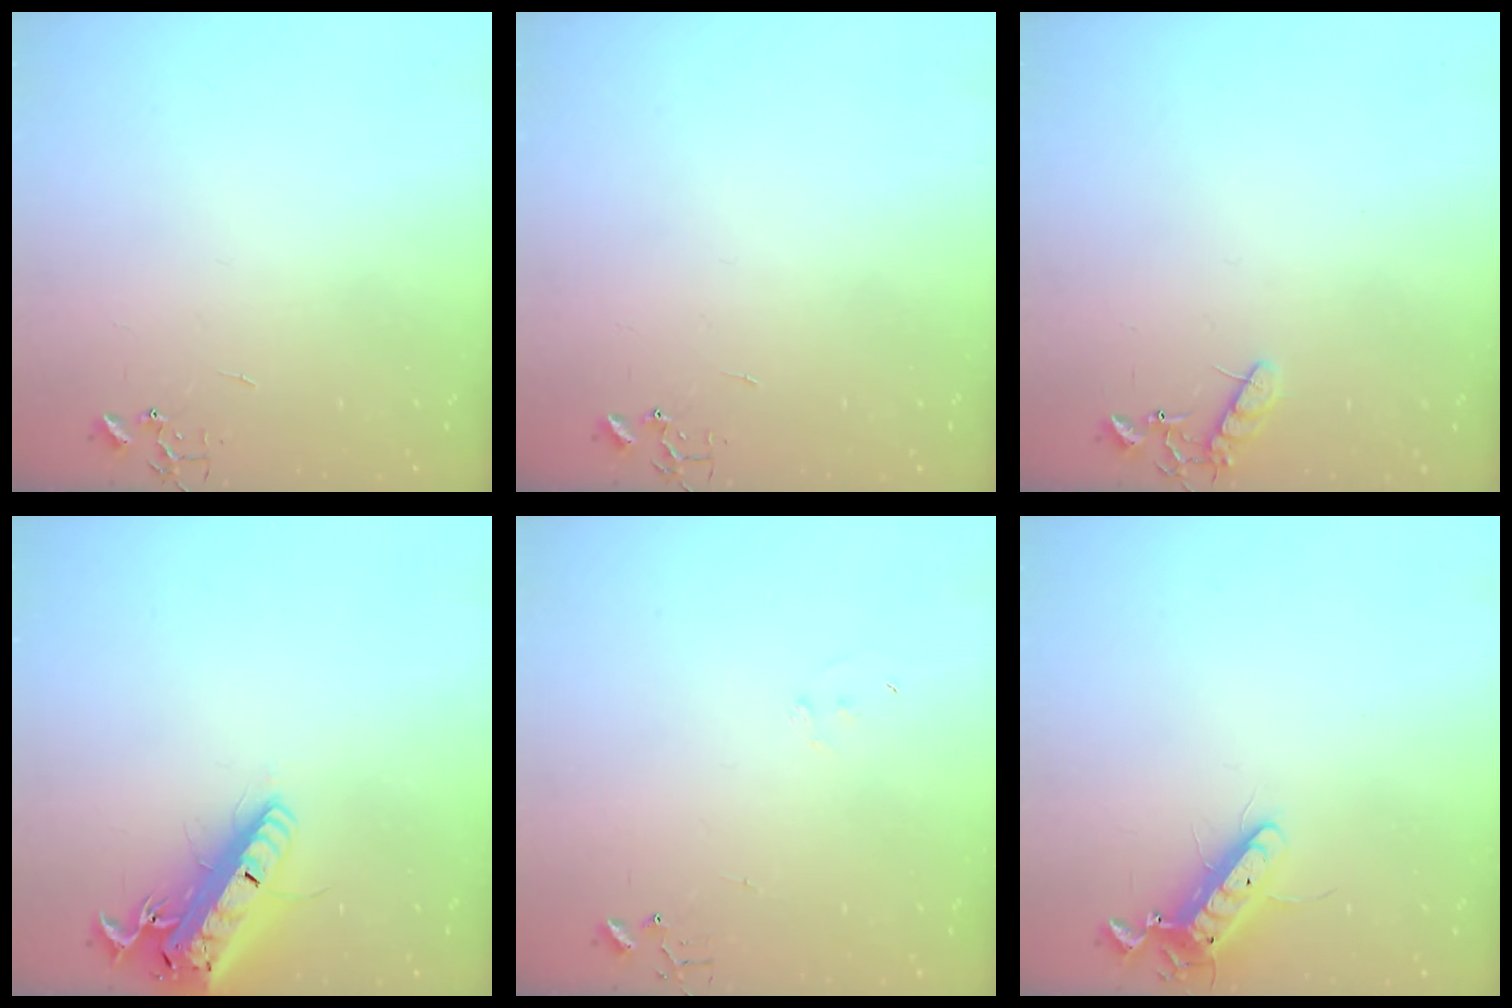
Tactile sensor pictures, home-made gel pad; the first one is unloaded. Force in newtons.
{"total": 0.0}
{"total": 8.1, "press": 8.1, "slide": 0.3}
{"total": 21.8, "press": 21.4, "slide": 4.2}
{"total": 6.8, "press": 6.8, "slide": 0.5}
{"total": 11.6, "press": 11.4, "slide": 2.2}